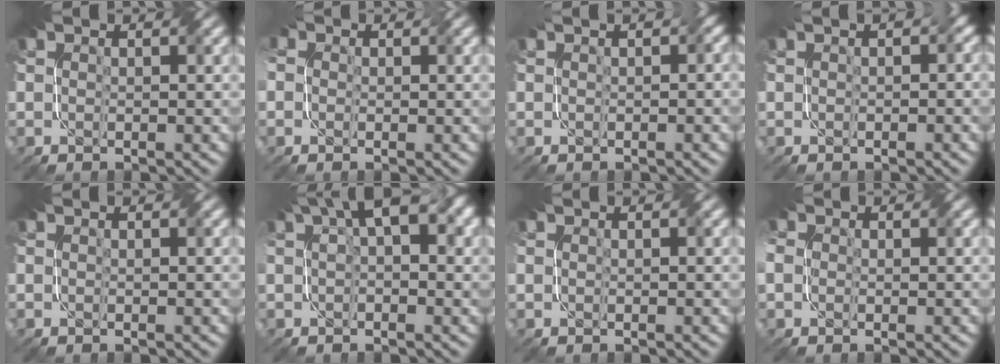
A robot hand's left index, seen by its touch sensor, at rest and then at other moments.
{"total": 4.5, "force": [0.2, 3.9, 2.2], "torque": [-0.040, 0.009, -0.031]}
{"total": 1.8, "force": [0.1, 1.0, 1.5], "torque": [-0.007, 0.001, 0.001]}
{"total": 3.0, "force": [0.1, 1.9, 2.3], "torque": [-0.005, 0.002, 0.002]}
{"total": 0.0}
{"total": 4.6, "force": [1.6, 2.0, 3.9], "torque": [-0.048, 0.014, 0.018]}
{"total": 0.0}
{"total": 3.7, "force": [0.2, 3.2, 1.9], "torque": [-0.042, 0.012, -0.018]}